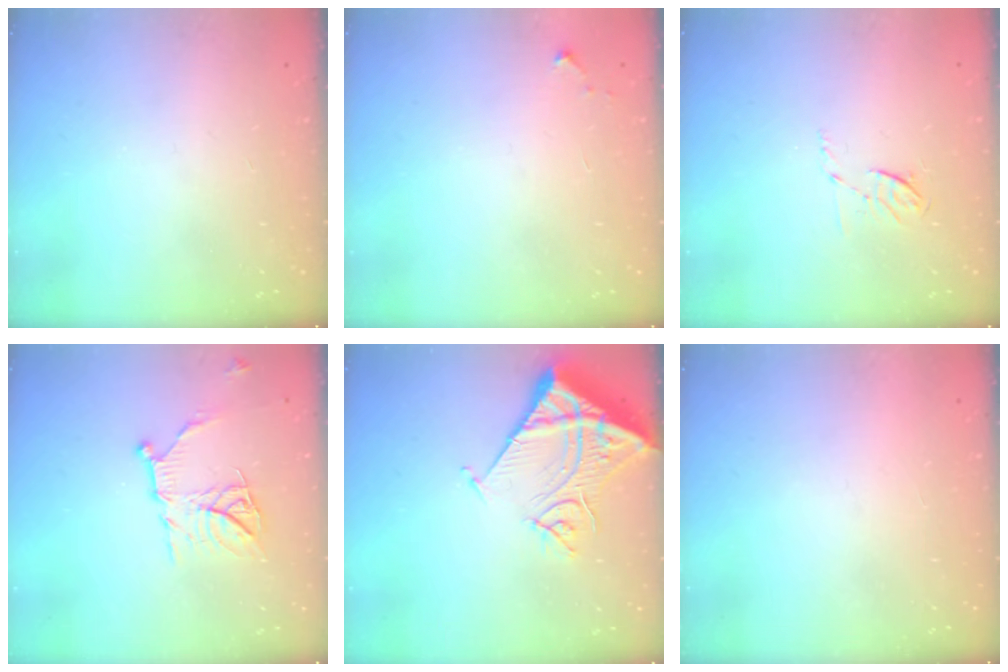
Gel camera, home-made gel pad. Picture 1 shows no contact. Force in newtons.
{"total": 2.6, "press": 2.6, "slide": 0.4}
{"total": 4.4, "press": 4.2, "slide": 1.5}
{"total": 11.9, "press": 11.9, "slide": 0.1}
{"total": 13.5, "press": 13.4, "slide": 1.8}
{"total": 1.5, "press": 1.5, "slide": 0.1}